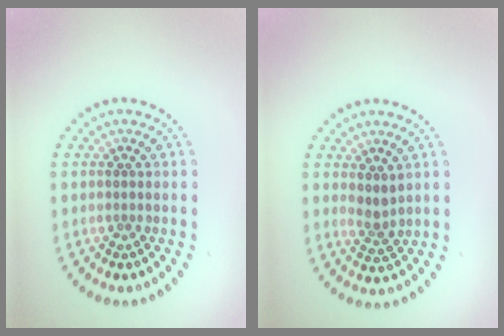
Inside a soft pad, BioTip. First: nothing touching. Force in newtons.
{"total": 1.8, "press": 1.3, "slide": 1.1}